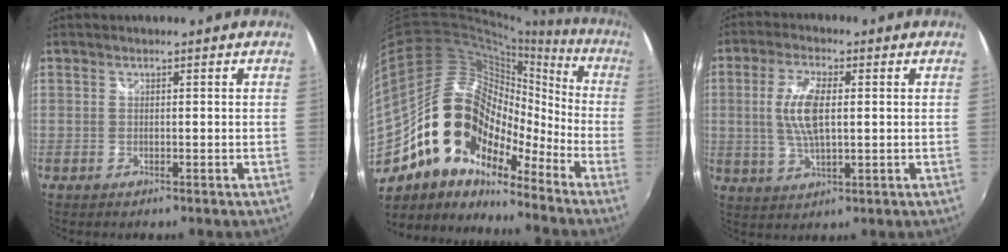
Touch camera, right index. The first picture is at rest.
{"total": 20.3, "force": [-12.3, 12.6, 10.0], "torque": [-0.188, 0.030, -0.225]}
{"total": 8.4, "force": [0.9, 3.2, 7.7], "torque": [-0.154, 0.002, 0.020]}